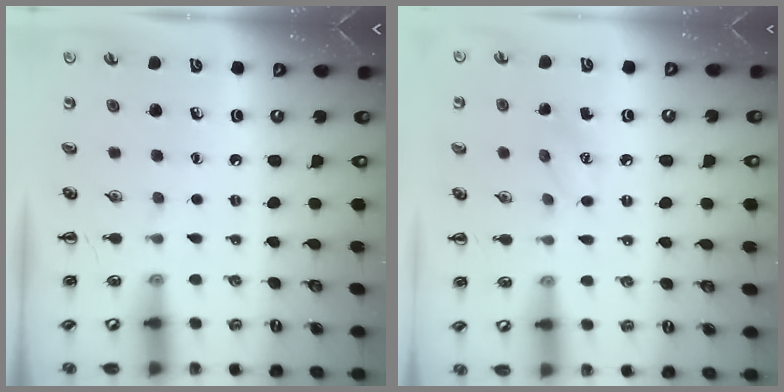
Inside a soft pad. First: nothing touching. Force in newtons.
{"total": 4.9, "press": 4.7, "slide": 1.4}